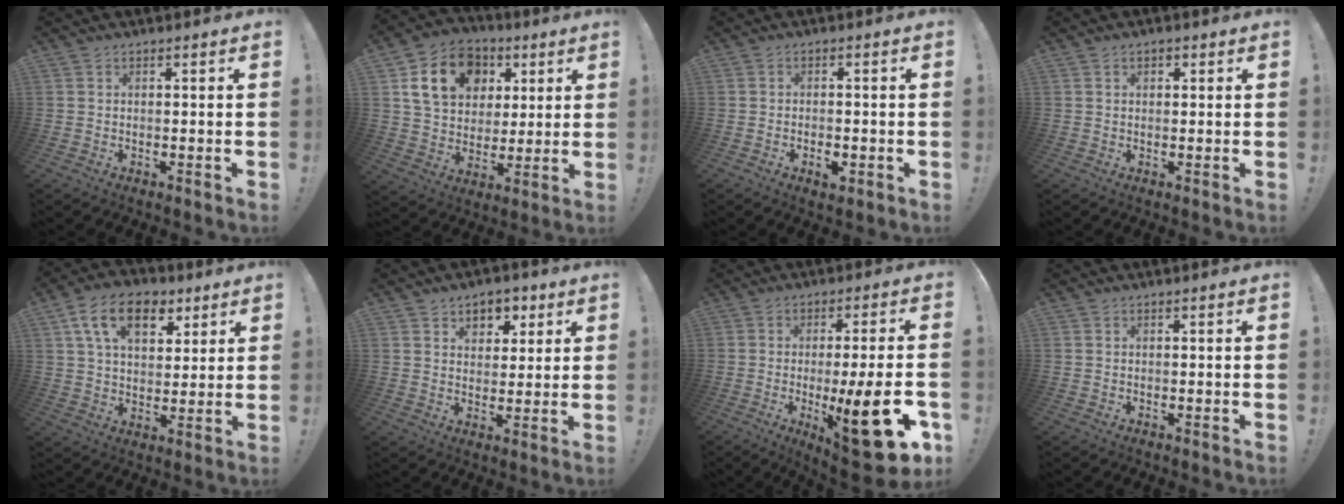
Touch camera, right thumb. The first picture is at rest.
{"total": 17.4, "force": [6.4, 13.5, 9.0], "torque": [-0.135, -0.011, 0.130]}
{"total": 2.9, "force": [-1.4, 1.6, 1.9], "torque": [-0.020, 0.008, -0.022]}
{"total": 1.1, "force": [0.3, 0.9, 0.5], "torque": [-0.005, 0.001, 0.005]}
{"total": 15.2, "force": [6.9, 9.8, 9.4], "torque": [-0.143, -0.018, 0.127]}
{"total": 6.6, "force": [3.3, 5.3, 2.1], "torque": [-0.018, -0.023, 0.062]}
{"total": 19.5, "force": [-5.1, 3.7, 18.5], "torque": [-0.261, 0.009, -0.070]}
{"total": 0.0}